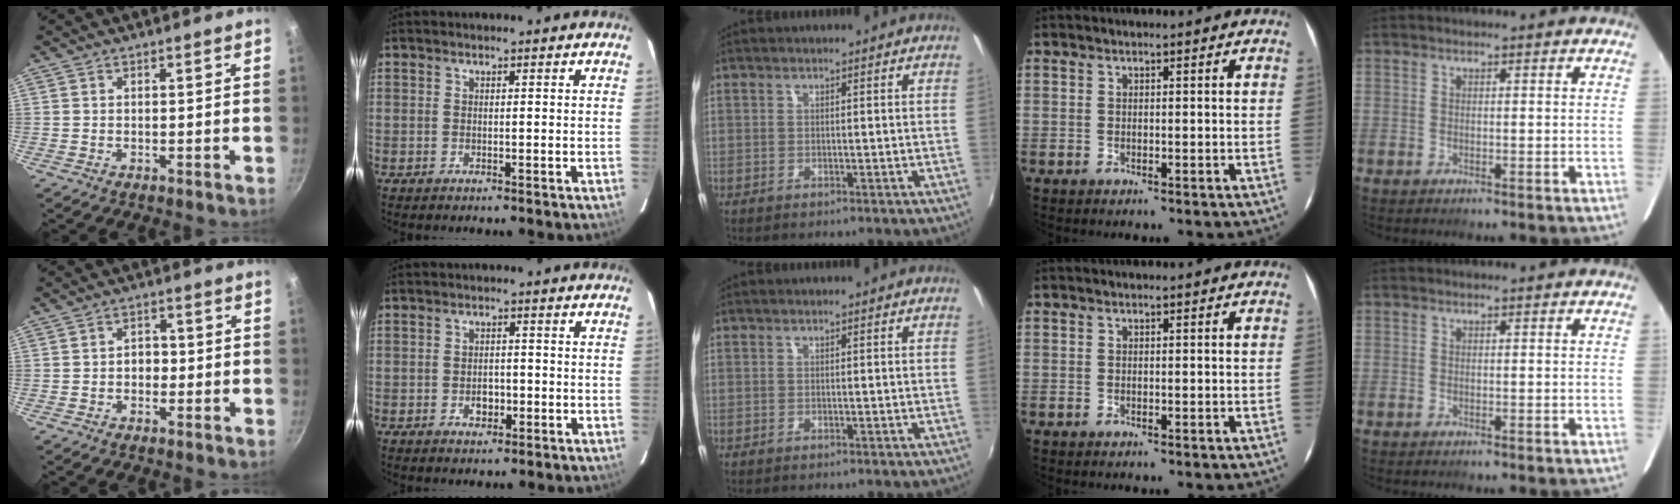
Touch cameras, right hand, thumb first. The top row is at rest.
{"thumb": {"total": 3.4, "force": [-0.5, 2.6, 2.1], "torque": [-0.010, 0.013, -0.010]}, "index": {"total": 3.2, "force": [-1.2, 2.3, 1.9], "torque": [-0.033, 0.004, -0.017]}}